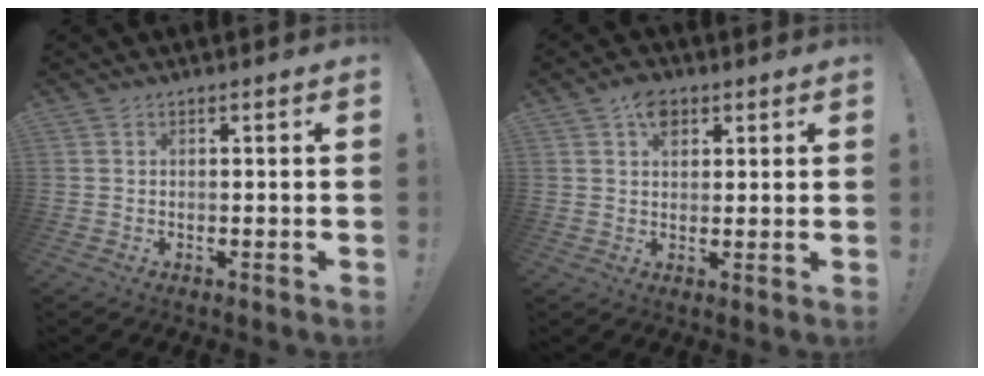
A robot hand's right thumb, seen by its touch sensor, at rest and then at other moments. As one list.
[{"total": 5.8, "force": [2.9, 3.8, 3.3], "torque": [-0.047, -0.005, 0.051]}]